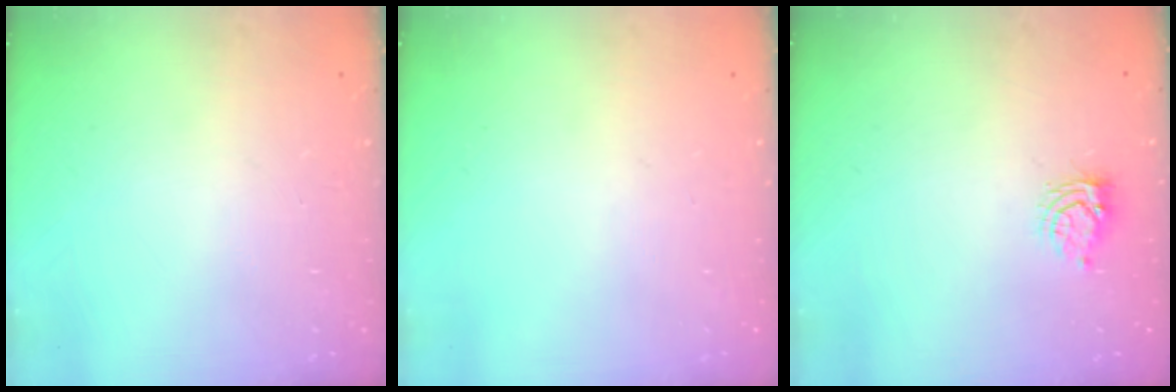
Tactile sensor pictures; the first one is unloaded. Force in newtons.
{"total": 0.0}
{"total": 5.3, "press": 5.3, "slide": 0.7}